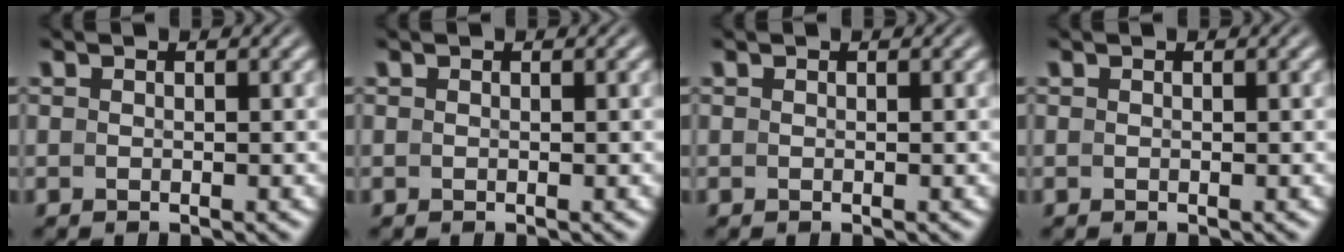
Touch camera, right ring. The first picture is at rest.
{"total": 0.0}
{"total": 0.0}
{"total": 0.0}